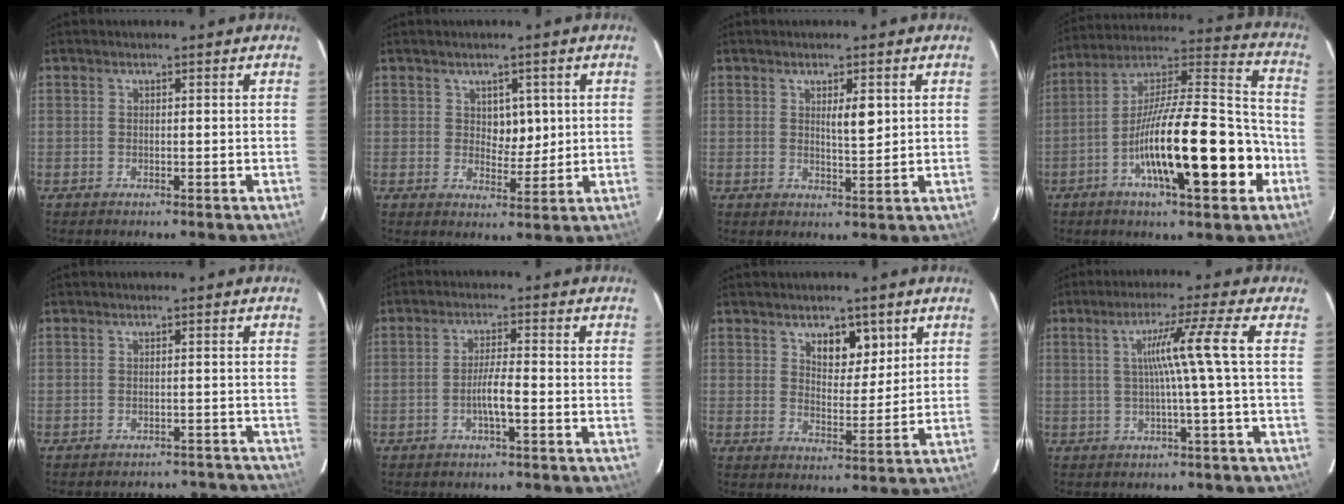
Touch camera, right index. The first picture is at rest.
{"total": 4.0, "force": [1.1, 2.5, 2.8], "torque": [-0.034, -0.001, 0.023]}
{"total": 3.4, "force": [1.1, 0.8, 3.1], "torque": [-0.048, -0.004, 0.018]}
{"total": 21.8, "force": [-7.4, 3.7, 20.2], "torque": [-0.336, 0.004, -0.118]}
{"total": 7.9, "force": [-7.6, 2.2, 0.1], "torque": [0.006, 0.012, -0.073]}
{"total": 3.9, "force": [-1.4, 0.2, 3.7], "torque": [-0.069, 0.003, -0.027]}
{"total": 6.0, "force": [3.3, 3.0, 4.0], "torque": [-0.057, -0.001, 0.055]}
{"total": 7.2, "force": [0.6, -2.3, 6.8], "torque": [-0.116, 0.014, 0.019]}